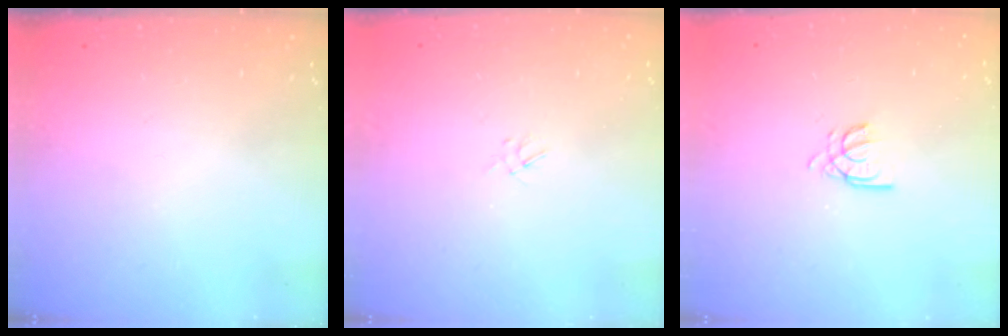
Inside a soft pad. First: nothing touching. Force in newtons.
{"total": 1.0, "press": 0.9, "slide": 0.4}
{"total": 5.0, "press": 5.0, "slide": 0.4}